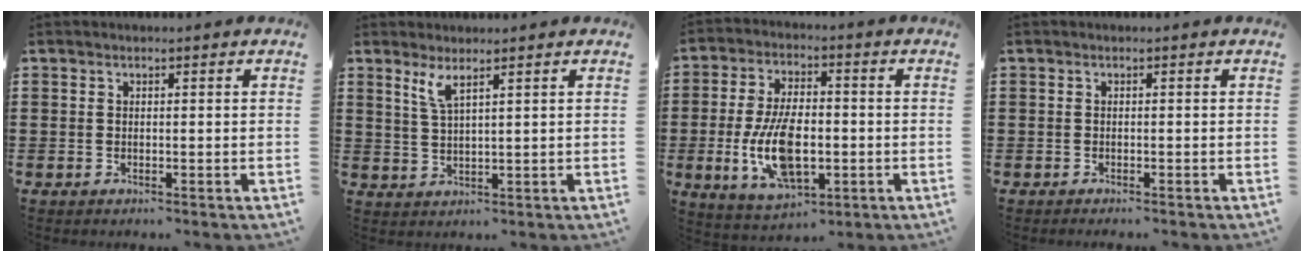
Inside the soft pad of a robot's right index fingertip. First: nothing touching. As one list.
[{"total": 2.9, "force": [2.0, 0.3, 2.1], "torque": [-0.046, 0.002, 0.035]}, {"total": 11.2, "force": [-2.2, 5.6, 9.4], "torque": [-0.203, -0.011, -0.043]}, {"total": 0.5, "force": [-0.5, -0.1, 0.2], "torque": [-0.005, -0.005, -0.009]}]